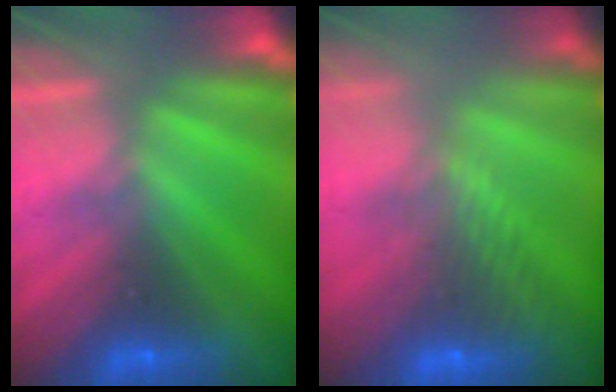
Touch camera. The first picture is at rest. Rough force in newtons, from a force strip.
{"total": 8.7}